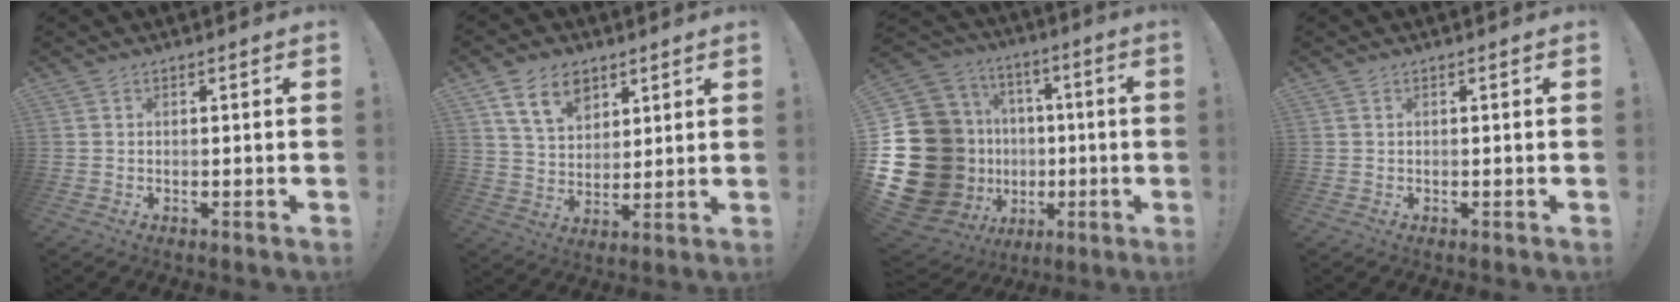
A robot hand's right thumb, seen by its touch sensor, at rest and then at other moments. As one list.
[{"total": 11.6, "force": [6.8, 7.7, 5.4], "torque": [-0.084, -0.025, 0.129]}, {"total": 26.7, "force": [-2.4, 21.6, 15.6], "torque": [-0.317, -0.011, 0.041]}, {"total": 0.0}]